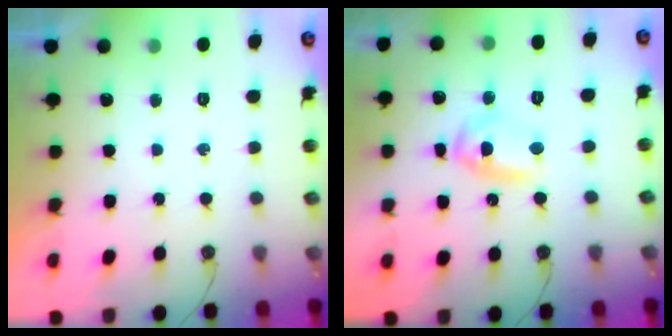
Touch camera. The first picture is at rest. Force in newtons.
{"total": 8.7, "press": 8.7, "slide": 0.7}